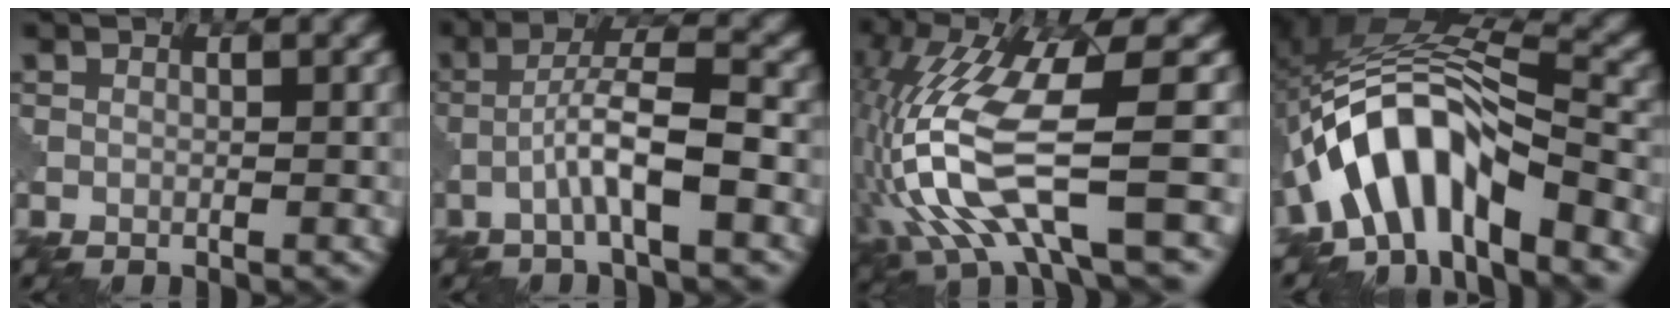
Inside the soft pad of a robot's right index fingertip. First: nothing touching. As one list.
[{"total": 5.3, "force": [-1.9, 0.7, 4.9], "torque": [-0.087, 0.019, -0.041]}, {"total": 11.4, "force": [-2.4, 2.8, 10.8], "torque": [-0.234, 0.001, -0.042]}, {"total": 10.1, "force": [-5.5, 3.6, 7.7], "torque": [-0.134, 0.016, -0.102]}]